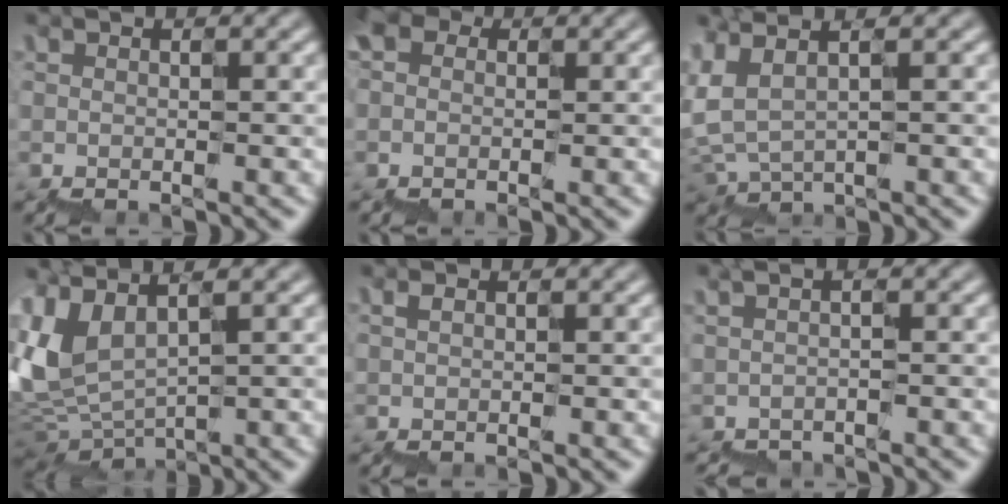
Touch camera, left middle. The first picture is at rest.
{"total": 1.9, "force": [0.3, 1.6, 1.0], "torque": [-0.018, 0.007, -0.003]}
{"total": 3.2, "force": [2.1, 1.3, 2.0], "torque": [-0.063, 0.003, 0.044]}
{"total": 6.6, "force": [2.9, 3.5, 4.8], "torque": [-0.131, -0.004, 0.063]}
{"total": 0.7, "force": [0.6, 0.2, 0.3], "torque": [-0.008, 0.001, 0.009]}
{"total": 0.9, "force": [-0.8, 0.1, 0.4], "torque": [-0.009, -0.005, -0.012]}